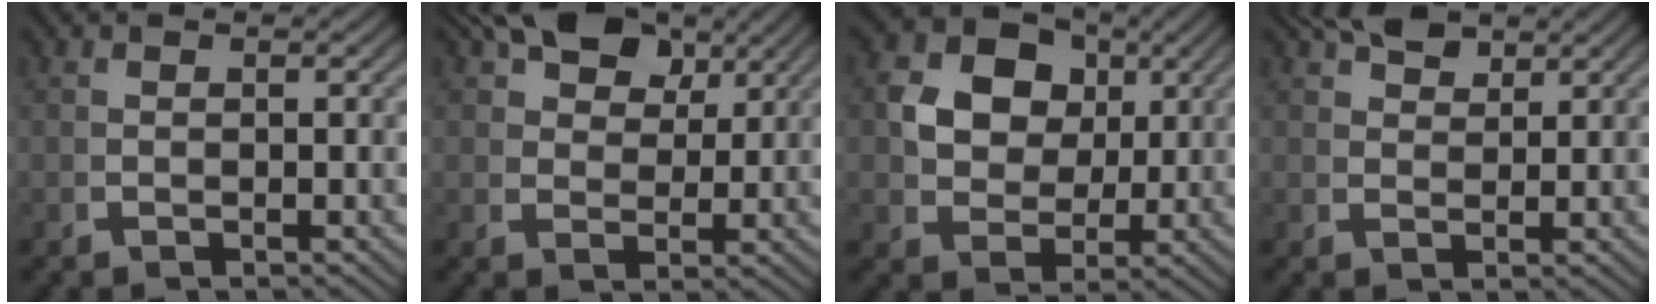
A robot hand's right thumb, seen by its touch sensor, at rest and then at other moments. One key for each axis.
{"total": 8.2, "fx": 4.6, "fy": 5.0, "fz": 4.7, "tx": -0.070, "ty": -0.001, "tz": 0.080}
{"total": 8.8, "fx": 2.2, "fy": 7.0, "fz": 4.9, "tx": -0.119, "ty": -0.028, "tz": 0.049}
{"total": 4.1, "fx": 3.4, "fy": 1.3, "fz": 1.9, "tx": -0.027, "ty": 0.004, "tz": 0.063}